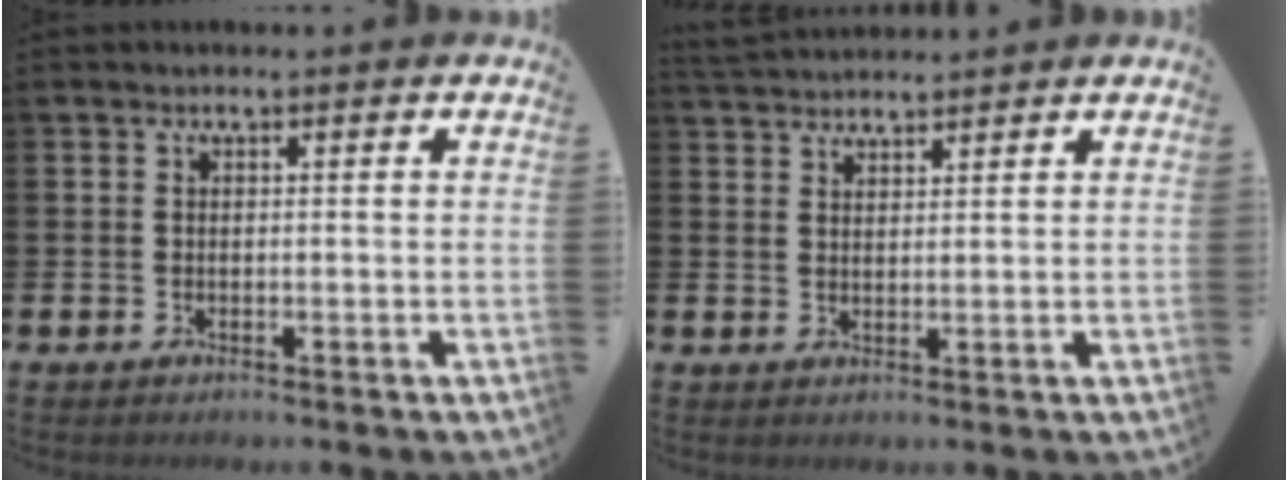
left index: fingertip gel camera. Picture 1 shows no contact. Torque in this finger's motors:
{"motor_torque": [-0.16, -0.22, 0.20, 0.10]}